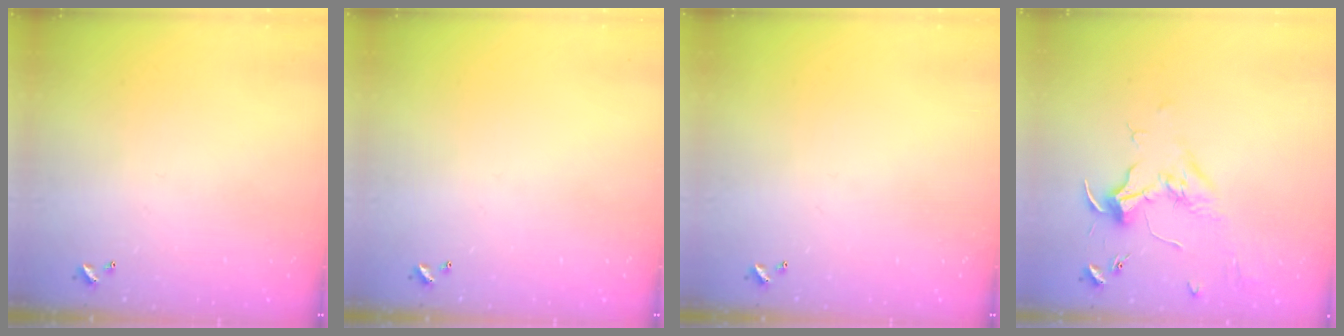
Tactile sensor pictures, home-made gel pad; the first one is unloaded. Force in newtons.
{"total": 0.0}
{"total": 0.0}
{"total": 1.8, "press": 1.7, "slide": 0.7}